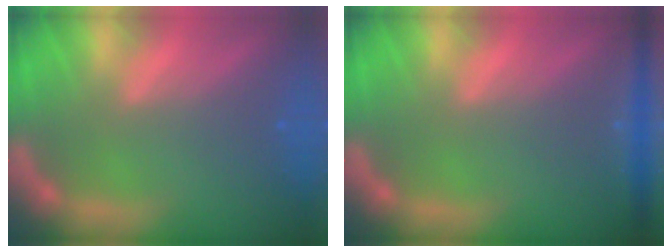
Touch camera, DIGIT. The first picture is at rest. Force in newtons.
{"total": 3.5}